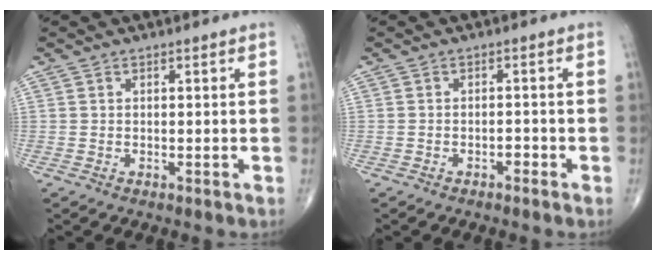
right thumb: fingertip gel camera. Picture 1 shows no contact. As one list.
[{"total": 1.3, "force": [-1.0, 0.6, 0.7], "torque": [-0.005, 0.004, -0.018]}]